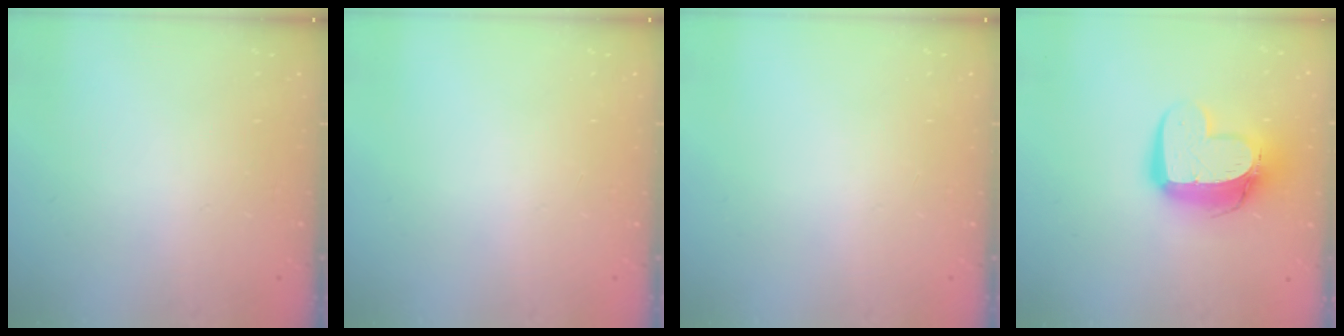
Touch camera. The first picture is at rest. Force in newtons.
{"total": 0.0}
{"total": 0.0}
{"total": 14.2, "press": 14.2, "slide": 1.4}